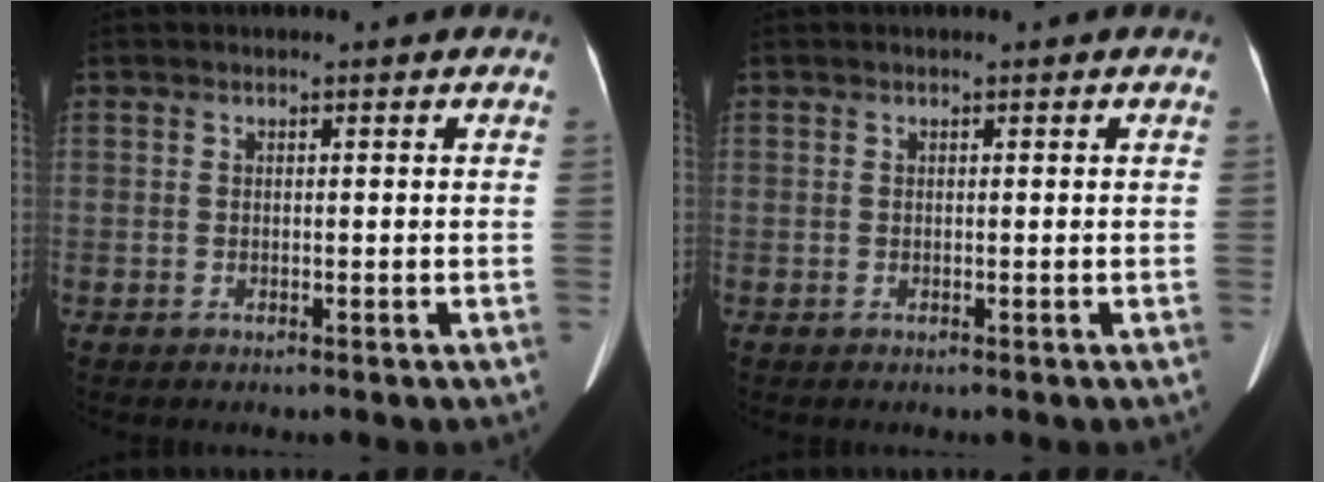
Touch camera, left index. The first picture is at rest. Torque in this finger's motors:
{"motor_torque": [0.00, 0.00, 0.00, 0.00]}